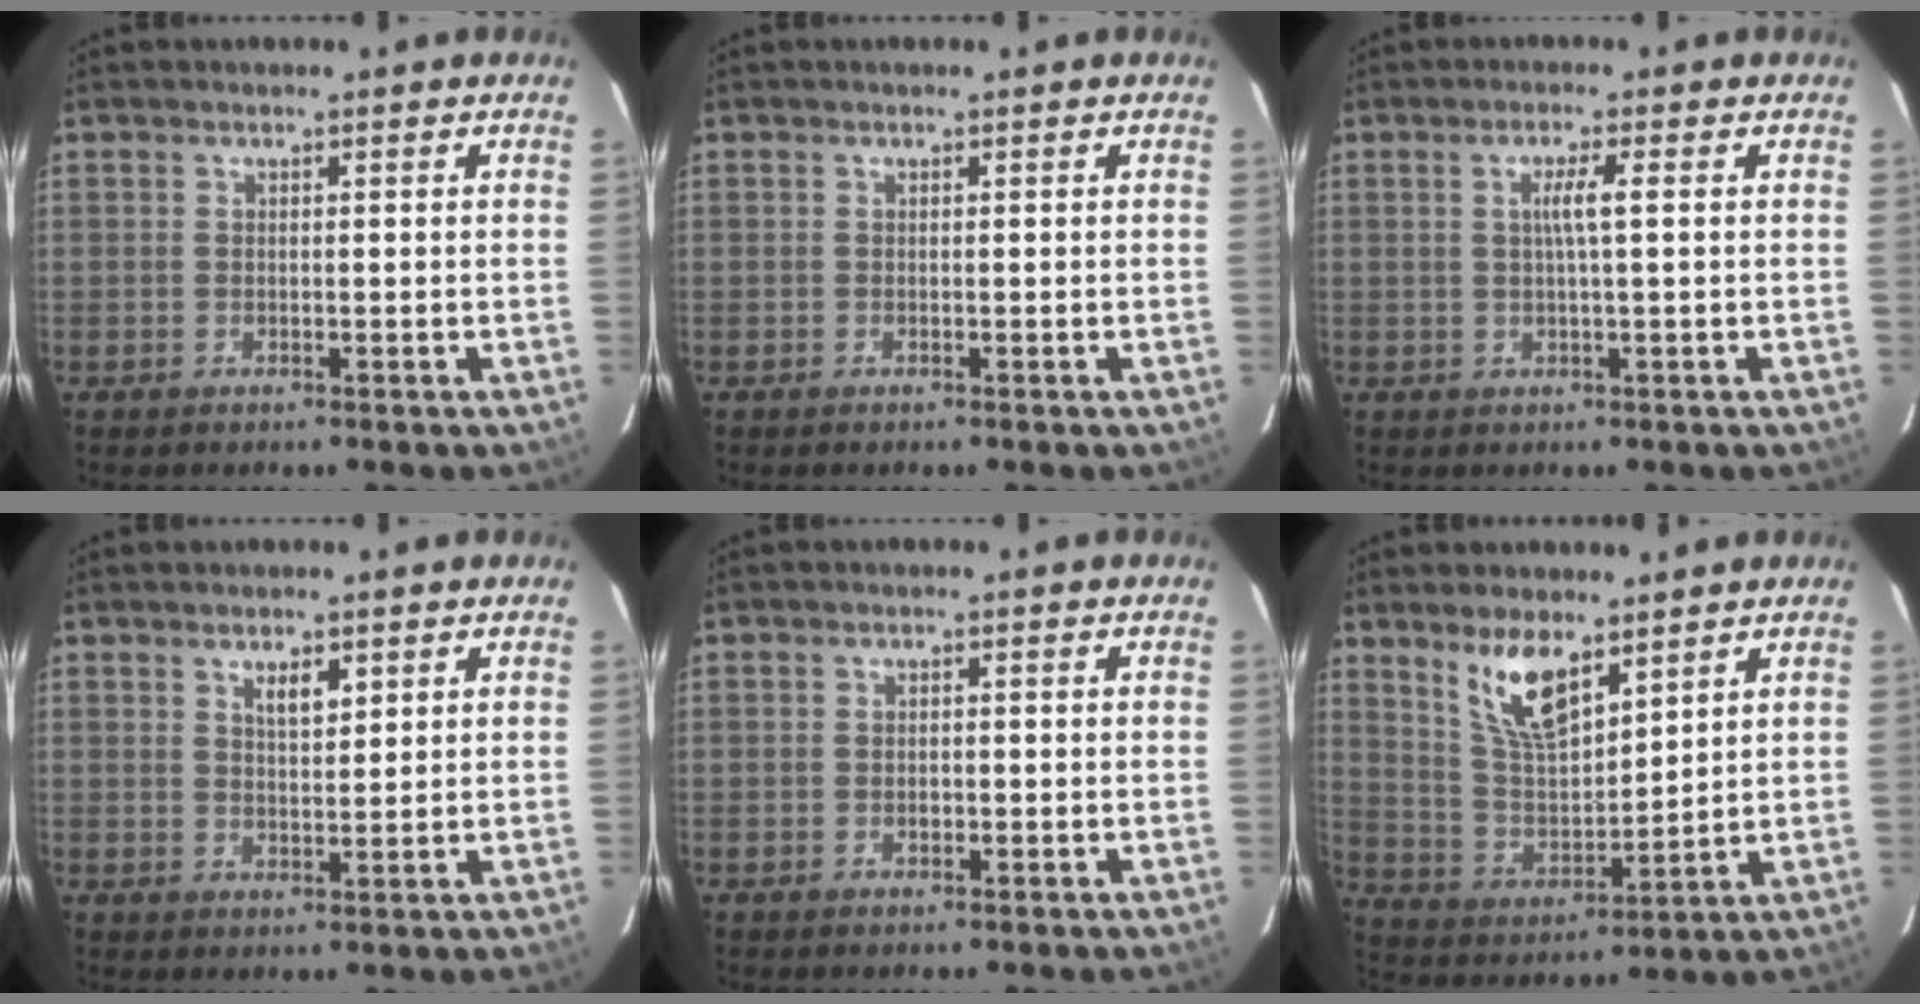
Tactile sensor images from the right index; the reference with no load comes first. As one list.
[{"total": 0.0}, {"total": 3.0, "force": [0.4, -0.3, 2.9], "torque": [-0.055, 0.001, 0.006]}, {"total": 3.3, "force": [1.8, 1.3, 2.5], "torque": [-0.039, 0.002, 0.032]}, {"total": 1.3, "force": [-0.4, 1.1, 0.7], "torque": [-0.010, 0.001, -0.006]}, {"total": 10.7, "force": [6.9, 3.8, 7.3], "torque": [-0.136, 0.000, 0.145]}]